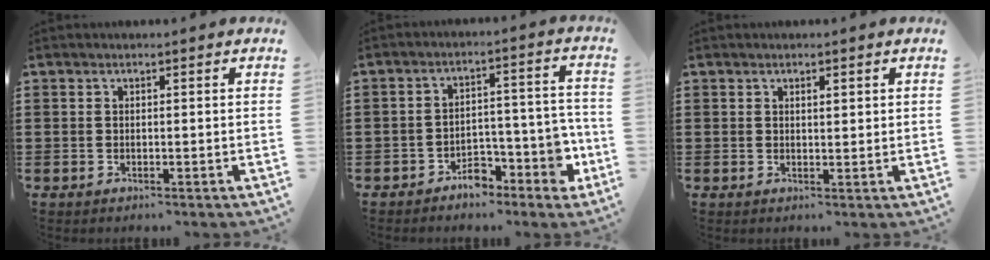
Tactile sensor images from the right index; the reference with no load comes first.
{"total": 6.5, "force": [-4.3, 3.7, 3.1], "torque": [-0.045, 0.020, -0.076]}
{"total": 1.0, "force": [0.5, 0.3, 0.8], "torque": [-0.016, 0.004, 0.008]}